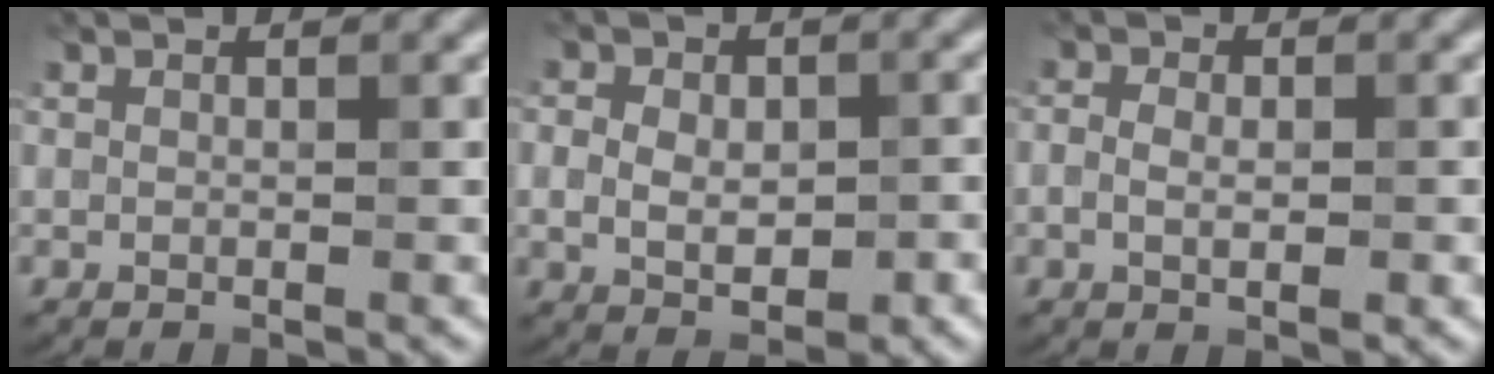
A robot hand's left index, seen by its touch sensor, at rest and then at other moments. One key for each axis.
{"total": 4.9, "fx": -0.3, "fy": 3.5, "fz": 3.5, "tx": -0.035, "ty": -0.001, "tz": -0.005}
{"total": 2.8, "fx": -0.4, "fy": 1.7, "fz": 2.2, "tx": -0.023, "ty": 0.004, "tz": -0.009}